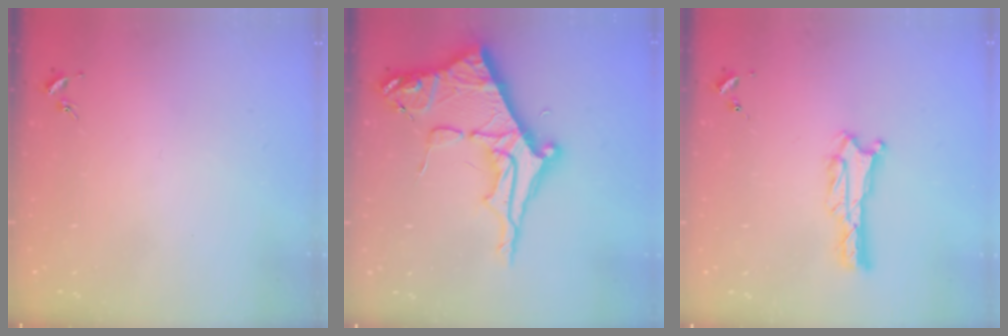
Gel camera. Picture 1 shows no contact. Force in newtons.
{"total": 10.1, "press": 10.1, "slide": 1.1}
{"total": 1.4, "press": 1.4, "slide": 0.1}